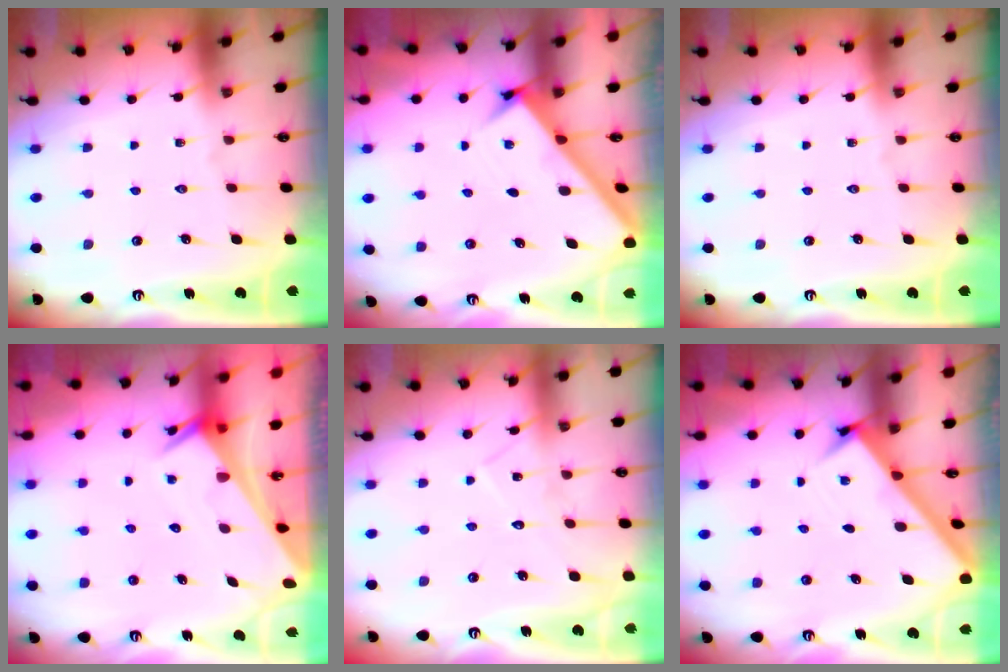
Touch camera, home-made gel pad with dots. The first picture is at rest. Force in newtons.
{"total": 2.9, "press": 2.9, "slide": 0.3}
{"total": 0.0}
{"total": 2.5, "press": 2.5, "slide": 0.1}
{"total": 7.9, "press": 7.9, "slide": 0.5}
{"total": 2.9, "press": 2.9, "slide": 0.4}